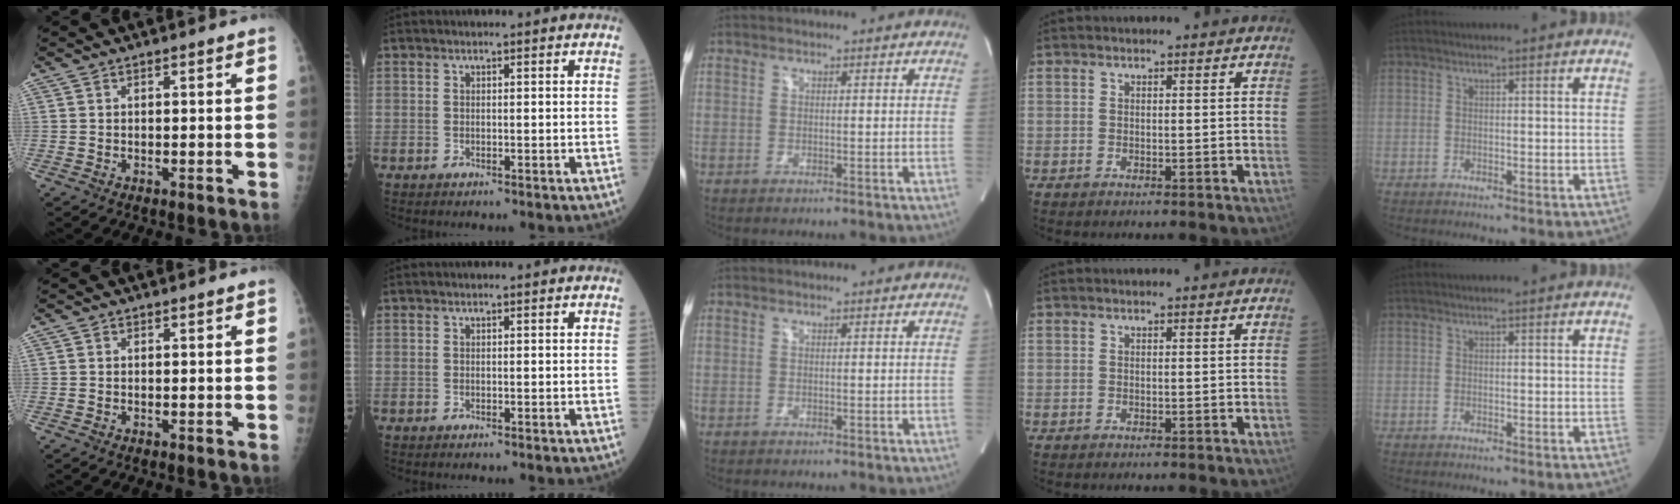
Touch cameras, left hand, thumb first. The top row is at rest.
{}